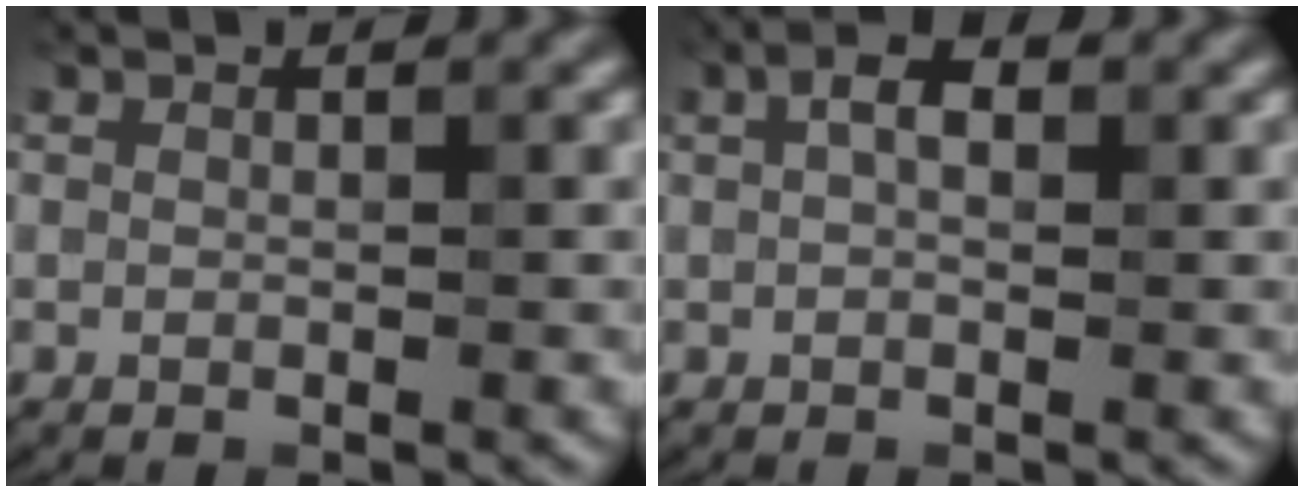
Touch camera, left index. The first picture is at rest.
{"total": 2.4, "force": [0.7, 1.3, 2.0], "torque": [-0.036, 0.006, 0.007]}